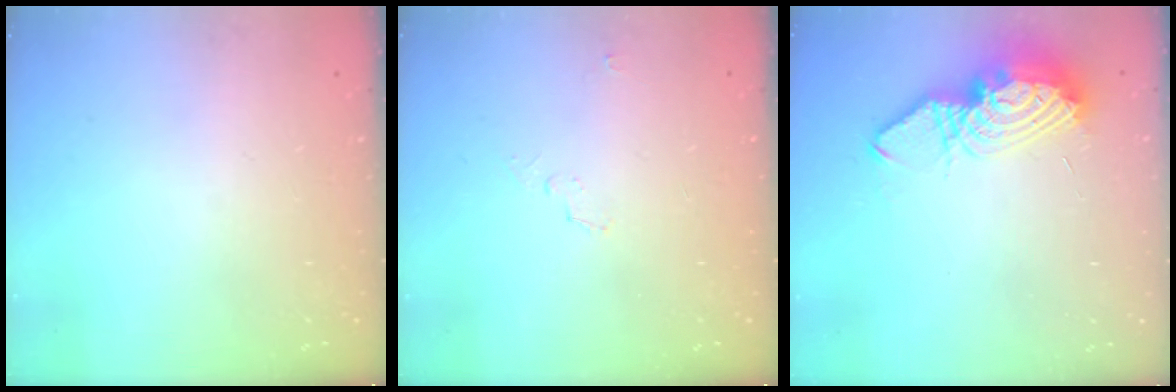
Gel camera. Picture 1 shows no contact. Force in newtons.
{"total": 3.7, "press": 3.3, "slide": 1.7}
{"total": 14.2, "press": 14.1, "slide": 1.2}